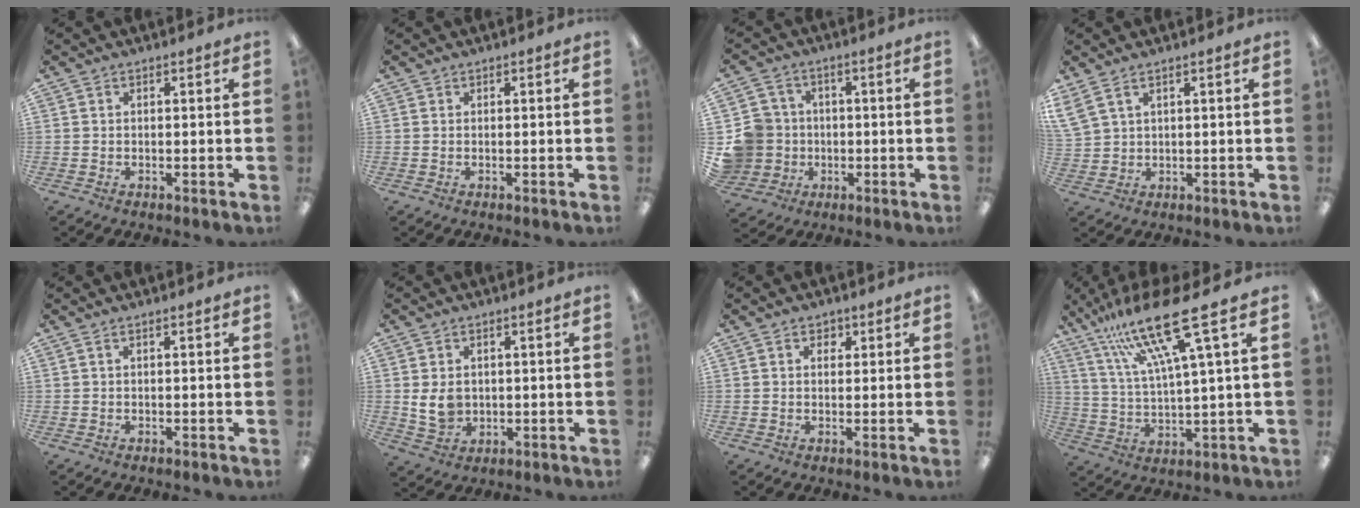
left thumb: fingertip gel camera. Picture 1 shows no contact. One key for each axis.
{"total": 0.0}
{"total": 9.6, "fx": -0.9, "fy": 9.4, "fz": 2.0, "tx": -0.065, "ty": 0.019, "tz": -0.007}
{"total": 4.5, "fx": 2.5, "fy": 2.3, "fz": 3.0, "tx": -0.061, "ty": -0.005, "tz": 0.049}
{"total": 1.1, "fx": 0.1, "fy": 0.1, "fz": 1.1, "tx": -0.020, "ty": 0.001, "tz": 0.002}
{"total": 6.1, "fx": 0.6, "fy": 4.6, "fz": 4.0, "tx": -0.089, "ty": -0.001, "tz": 0.009}
{"total": 2.8, "fx": 1.3, "fy": 1.8, "fz": 1.8, "tx": -0.023, "ty": 0.000, "tz": 0.019}
{"total": 19.9, "fx": 12.3, "fy": 2.8, "fz": 15.5, "tx": -0.312, "ty": -0.059, "tz": 0.192}